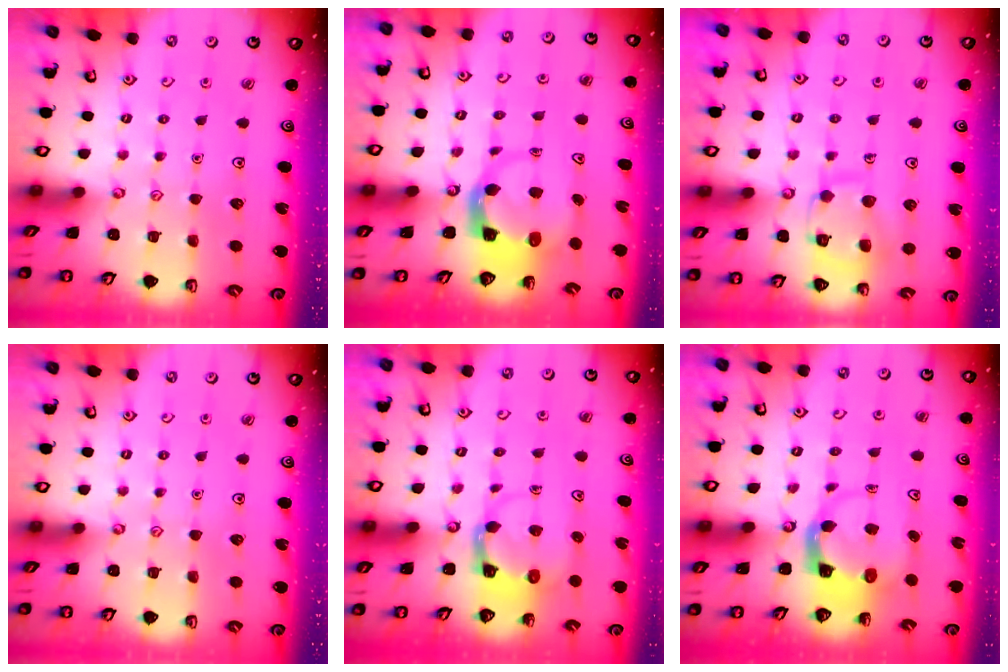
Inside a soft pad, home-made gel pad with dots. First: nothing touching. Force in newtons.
{"total": 3.9, "press": 3.9, "slide": 0.6}
{"total": 11.7, "press": 11.7, "slide": 0.7}
{"total": 0.0}
{"total": 4.1, "press": 4.1, "slide": 0.3}
{"total": 3.9, "press": 3.9, "slide": 0.6}